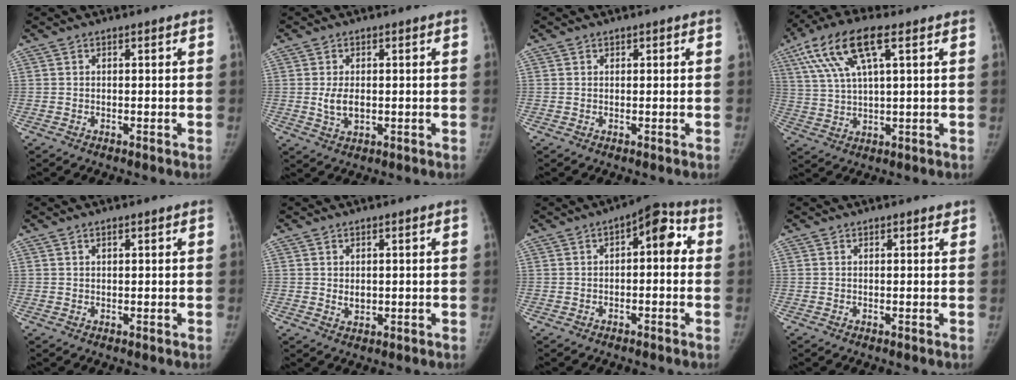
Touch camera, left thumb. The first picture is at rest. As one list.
[{"total": 4.2, "force": [-0.1, 2.5, 3.4], "torque": [-0.061, -0.003, 0.000]}, {"total": 0.5, "force": [0.2, 0.4, -0.1], "torque": [0.011, 0.000, 0.000]}, {"total": 13.2, "force": [5.6, 4.2, 11.1], "torque": [-0.234, 0.008, 0.104]}, {"total": 1.0, "force": [0.6, 0.4, 0.6], "torque": [-0.005, 0.000, 0.009]}, {"total": 2.1, "force": [0.3, 1.5, 1.5], "torque": [-0.015, -0.005, 0.008]}, {"total": 7.3, "force": [0.7, 3.7, 6.3], "torque": [-0.051, 0.030, -0.003]}, {"total": 0.7, "force": [0.6, 0.3, 0.2], "torque": [0.000, -0.004, 0.005]}]